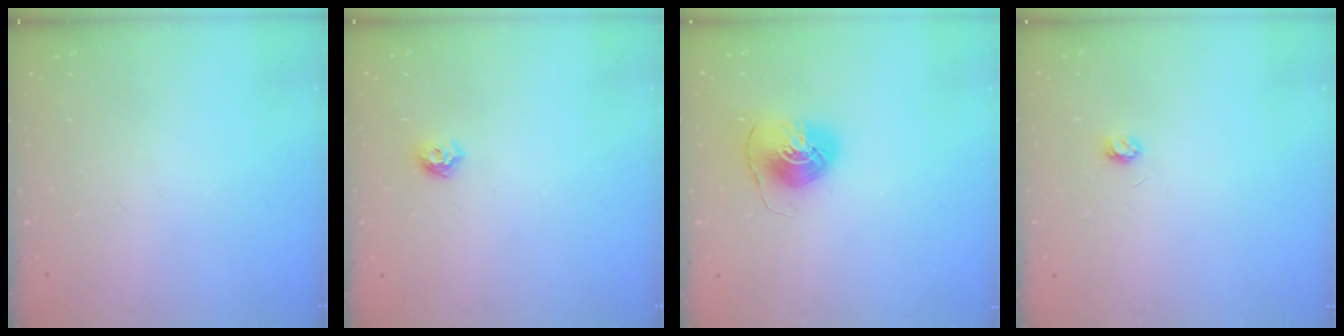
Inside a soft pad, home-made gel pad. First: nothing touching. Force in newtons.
{"total": 5.9, "press": 5.8, "slide": 1.0}
{"total": 8.8, "press": 8.7, "slide": 0.7}
{"total": 3.3, "press": 3.3, "slide": 0.2}